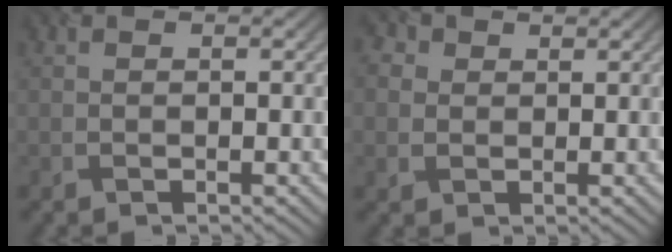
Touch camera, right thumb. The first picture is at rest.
{"total": 3.1, "force": [1.1, 2.6, 1.4], "torque": [-0.052, 0.007, 0.019]}